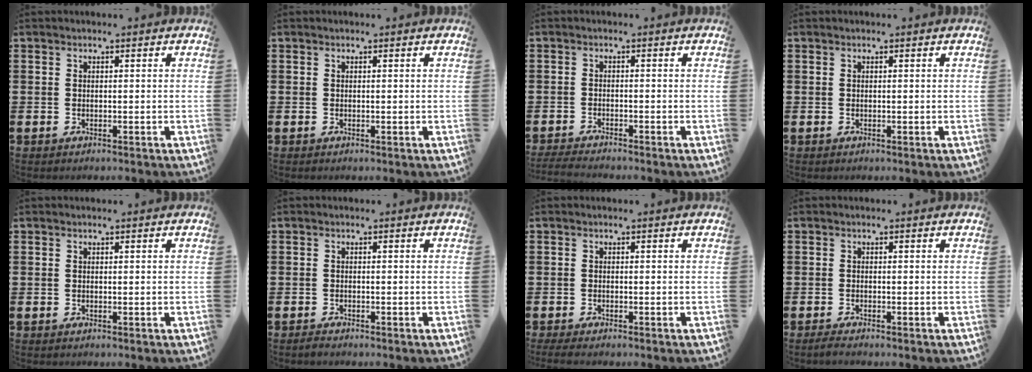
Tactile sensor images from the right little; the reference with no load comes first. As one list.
[{"total": 0.0}, {"total": 1.7, "force": [-1.6, -0.1, 0.4], "torque": [-0.007, 0.003, -0.032]}, {"total": 0.0}, {"total": 0.0}, {"total": 0.6, "force": [-0.5, 0.2, 0.2], "torque": [-0.006, -0.002, -0.011]}, {"total": 1.0, "force": [-0.7, 0.1, 0.7], "torque": [-0.011, -0.002, -0.014]}, {"total": 1.0, "force": [-0.7, 0.1, 0.7], "torque": [-0.012, -0.003, -0.014]}]